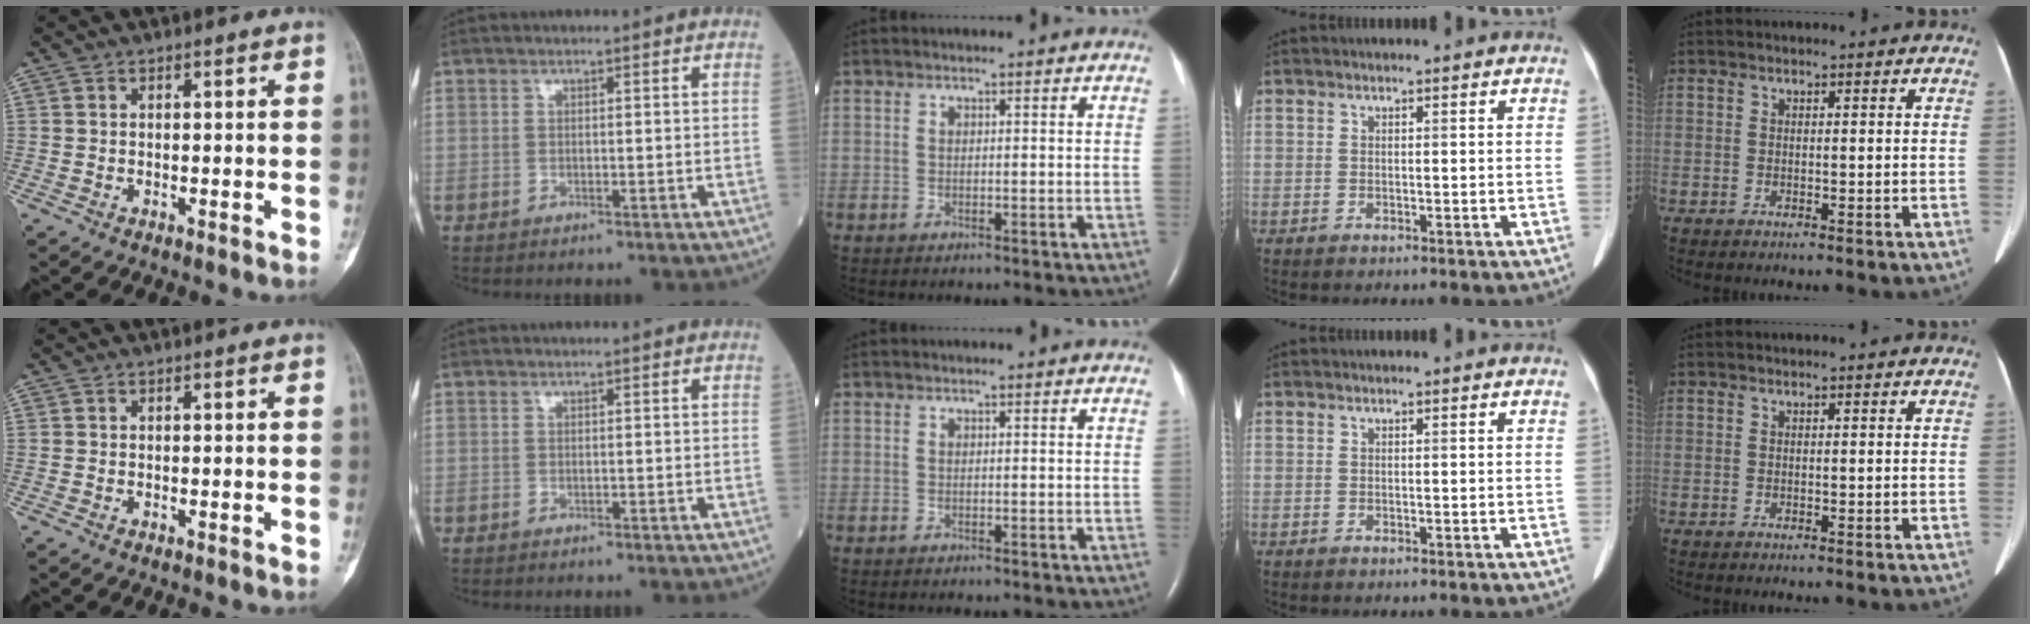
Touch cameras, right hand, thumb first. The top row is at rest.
{}